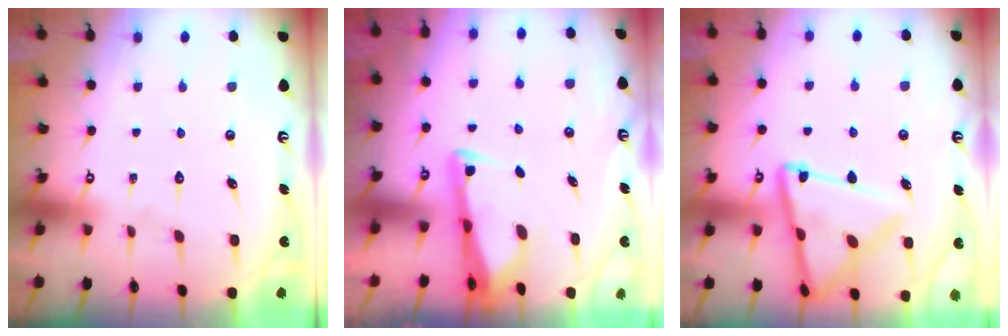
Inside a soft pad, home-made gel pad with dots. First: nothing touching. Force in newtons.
{"total": 2.5, "press": 2.5, "slide": 0.5}
{"total": 15.1, "press": 15.1, "slide": 1.4}